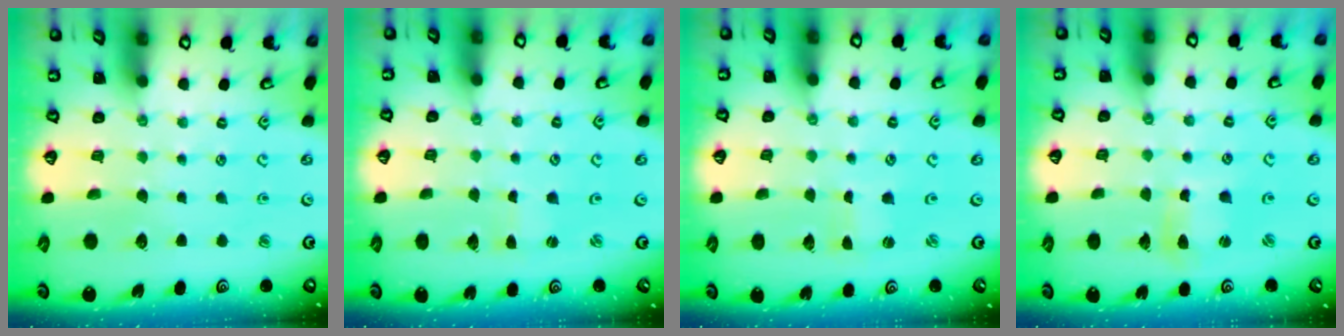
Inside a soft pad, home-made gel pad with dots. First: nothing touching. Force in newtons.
{"total": 0.8, "press": 0.8, "slide": 0.2}
{"total": 0.0}
{"total": 4.2, "press": 4.1, "slide": 0.5}